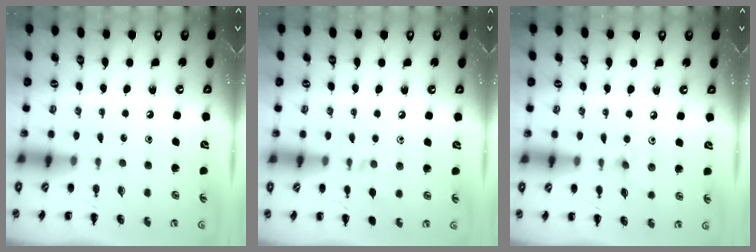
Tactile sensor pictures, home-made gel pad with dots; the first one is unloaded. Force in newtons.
{"total": 5.7, "press": 5.6, "slide": 1.5}
{"total": 5.5, "press": 5.2, "slide": 1.5}